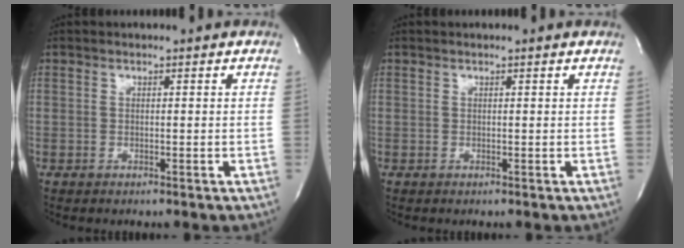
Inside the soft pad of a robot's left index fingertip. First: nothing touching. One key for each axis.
{"total": 1.0, "fx": 1.0, "fy": -0.1, "fz": 0.3, "tx": -0.011, "ty": 0.007, "tz": 0.012}